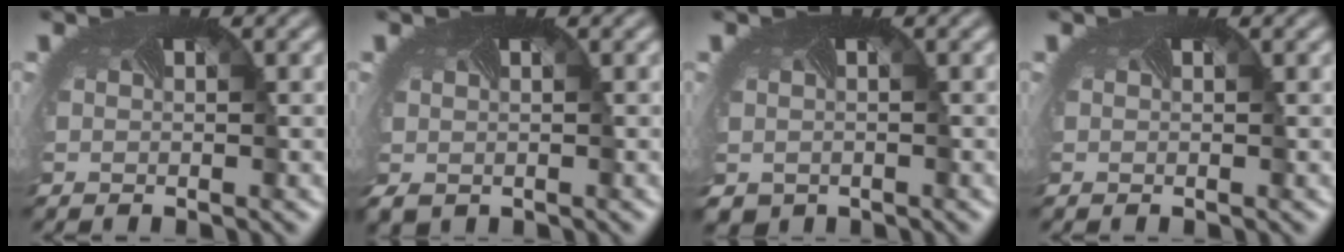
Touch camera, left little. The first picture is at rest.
{"total": 0.9, "force": [-0.4, 0.7, 0.4], "torque": [-0.018, -0.004, 0.000]}
{"total": 1.5, "force": [-0.6, 1.3, 0.6], "torque": [-0.014, -0.008, -0.005]}
{"total": 0.0}